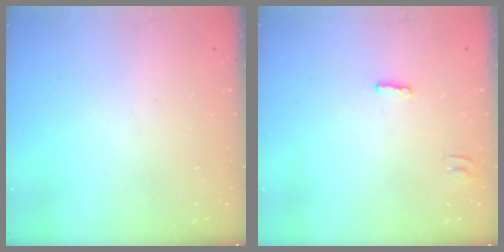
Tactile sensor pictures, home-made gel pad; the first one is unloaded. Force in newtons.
{"total": 1.8, "press": 1.8, "slide": 0.2}